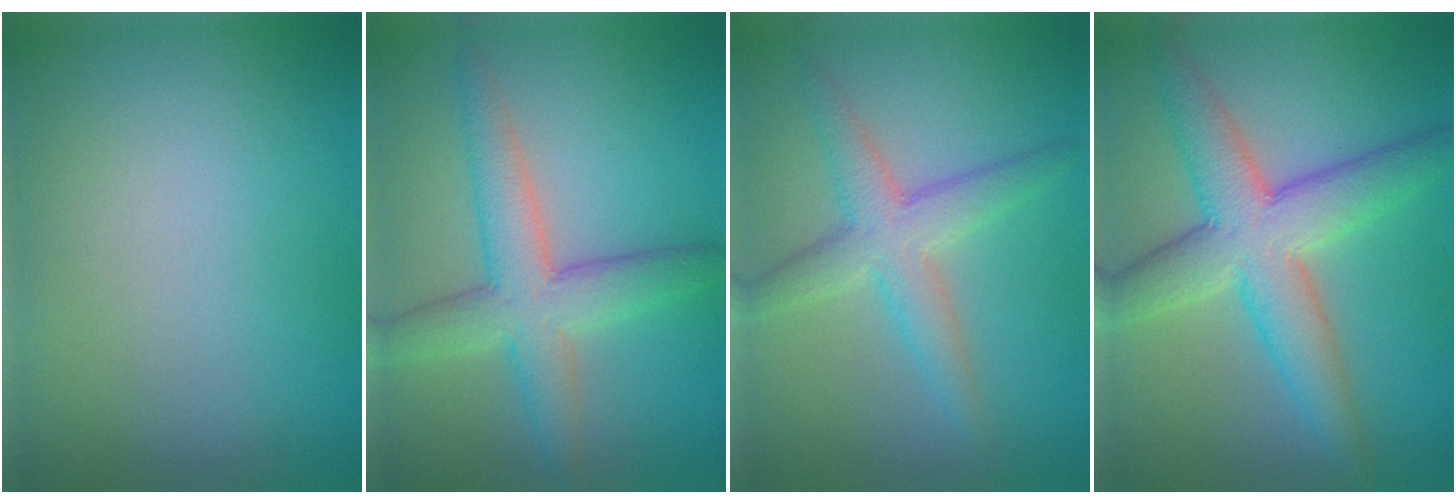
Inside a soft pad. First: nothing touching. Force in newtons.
{"total": 5.4, "press": 5.4, "slide": 0.3}
{"total": 4.1, "press": 4.1, "slide": 0.1}
{"total": 7.4, "press": 7.3, "slide": 0.3}